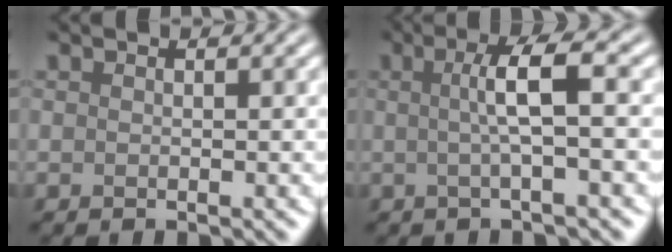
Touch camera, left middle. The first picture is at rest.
{"total": 4.0, "force": [0.2, 0.7, 3.9], "torque": [-0.065, 0.006, -0.001]}